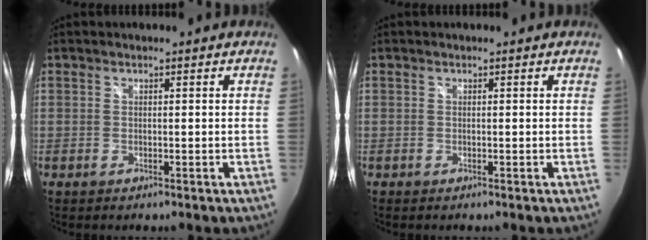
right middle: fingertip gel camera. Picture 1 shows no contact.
{"total": 0.0}